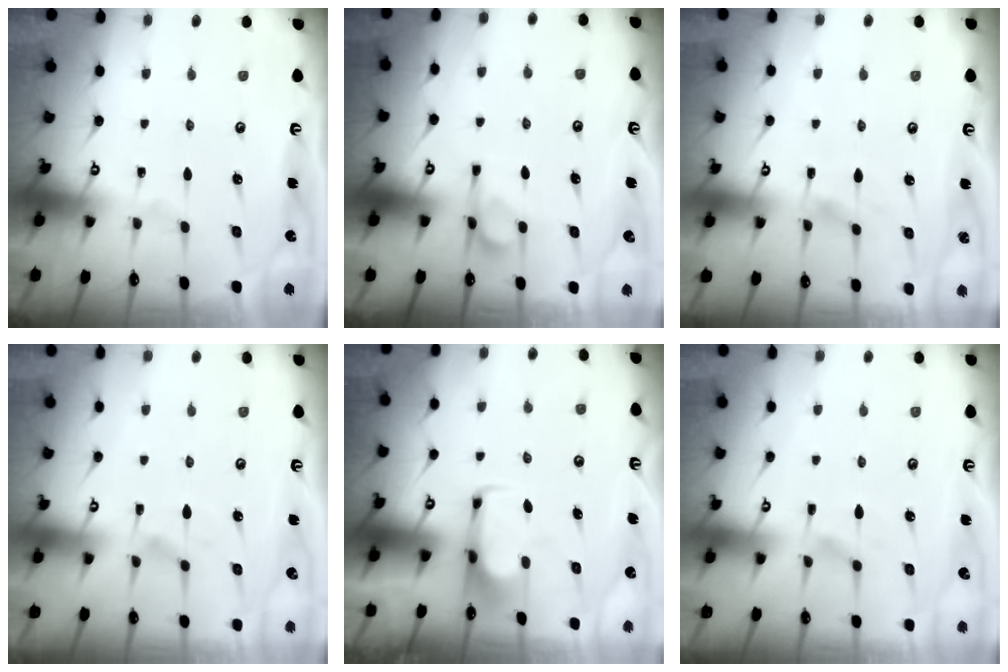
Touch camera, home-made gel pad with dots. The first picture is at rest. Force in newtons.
{"total": 5.6, "press": 5.6, "slide": 0.8}
{"total": 1.7, "press": 1.4, "slide": 1.0}
{"total": 1.4, "press": 0.9, "slide": 1.1}
{"total": 1.9, "press": 1.8, "slide": 0.4}
{"total": 1.9, "press": 1.4, "slide": 1.3}